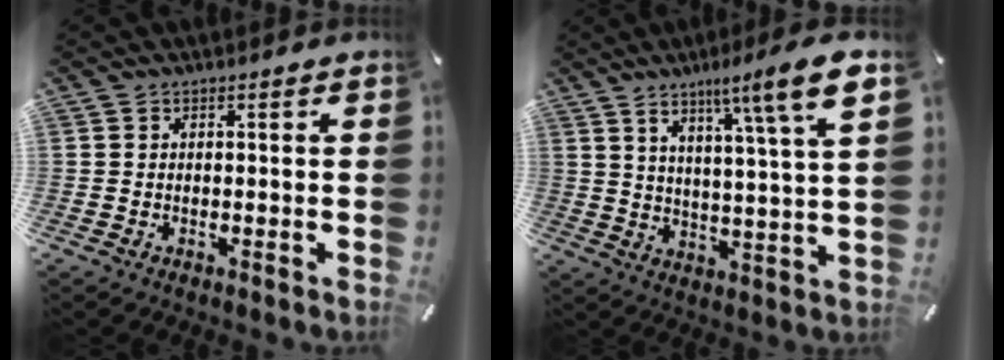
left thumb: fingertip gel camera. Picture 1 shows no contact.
{"total": 12.0, "force": [7.8, 0.2, 9.1], "torque": [-0.145, -0.044, 0.117]}